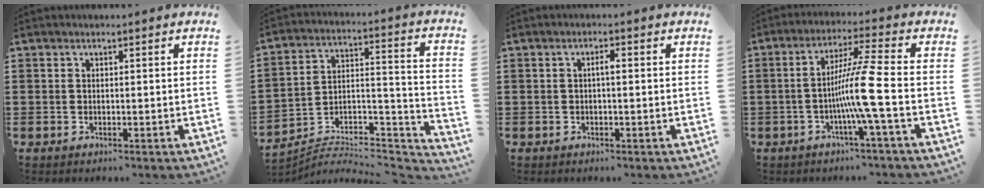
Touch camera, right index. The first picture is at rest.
{"total": 3.7, "force": [-3.4, 1.2, 1.0], "torque": [-0.022, -0.015, -0.071]}
{"total": 1.4, "force": [-0.2, 0.3, 1.4], "torque": [-0.026, 0.003, -0.004]}
{"total": 8.9, "force": [-2.2, -1.3, 8.5], "torque": [-0.155, -0.011, -0.048]}